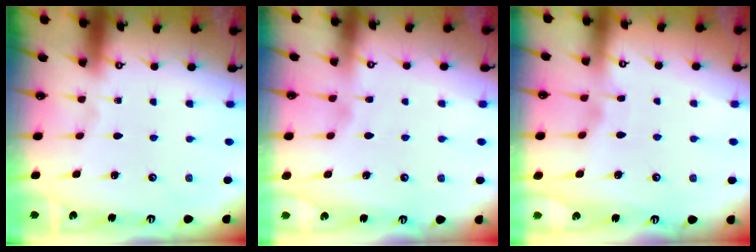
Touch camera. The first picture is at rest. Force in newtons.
{"total": 2.0, "press": 2.0, "slide": 0.1}
{"total": 2.7, "press": 2.6, "slide": 0.3}